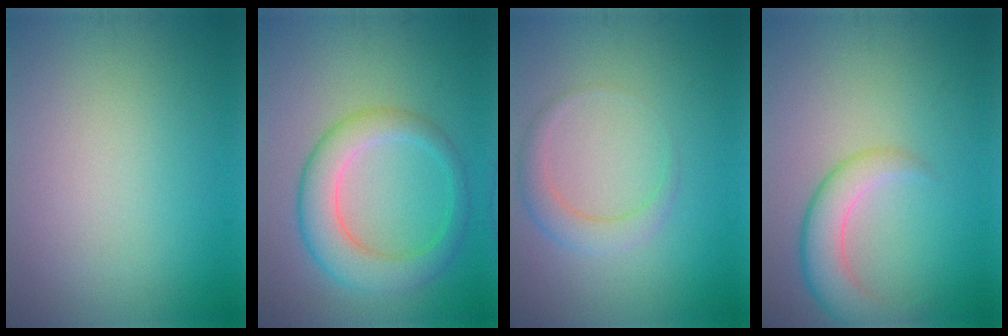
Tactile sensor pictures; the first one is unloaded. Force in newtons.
{"total": 5.6, "press": 5.6, "slide": 0.1}
{"total": 2.3, "press": 2.3, "slide": 0.1}
{"total": 4.3, "press": 4.3, "slide": 0.3}